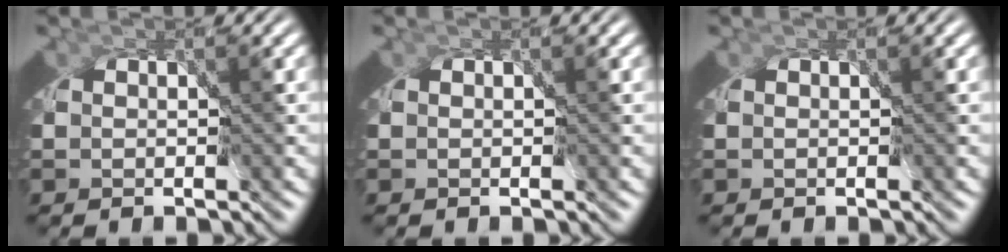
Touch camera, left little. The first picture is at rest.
{"total": 0.0}
{"total": 0.0}